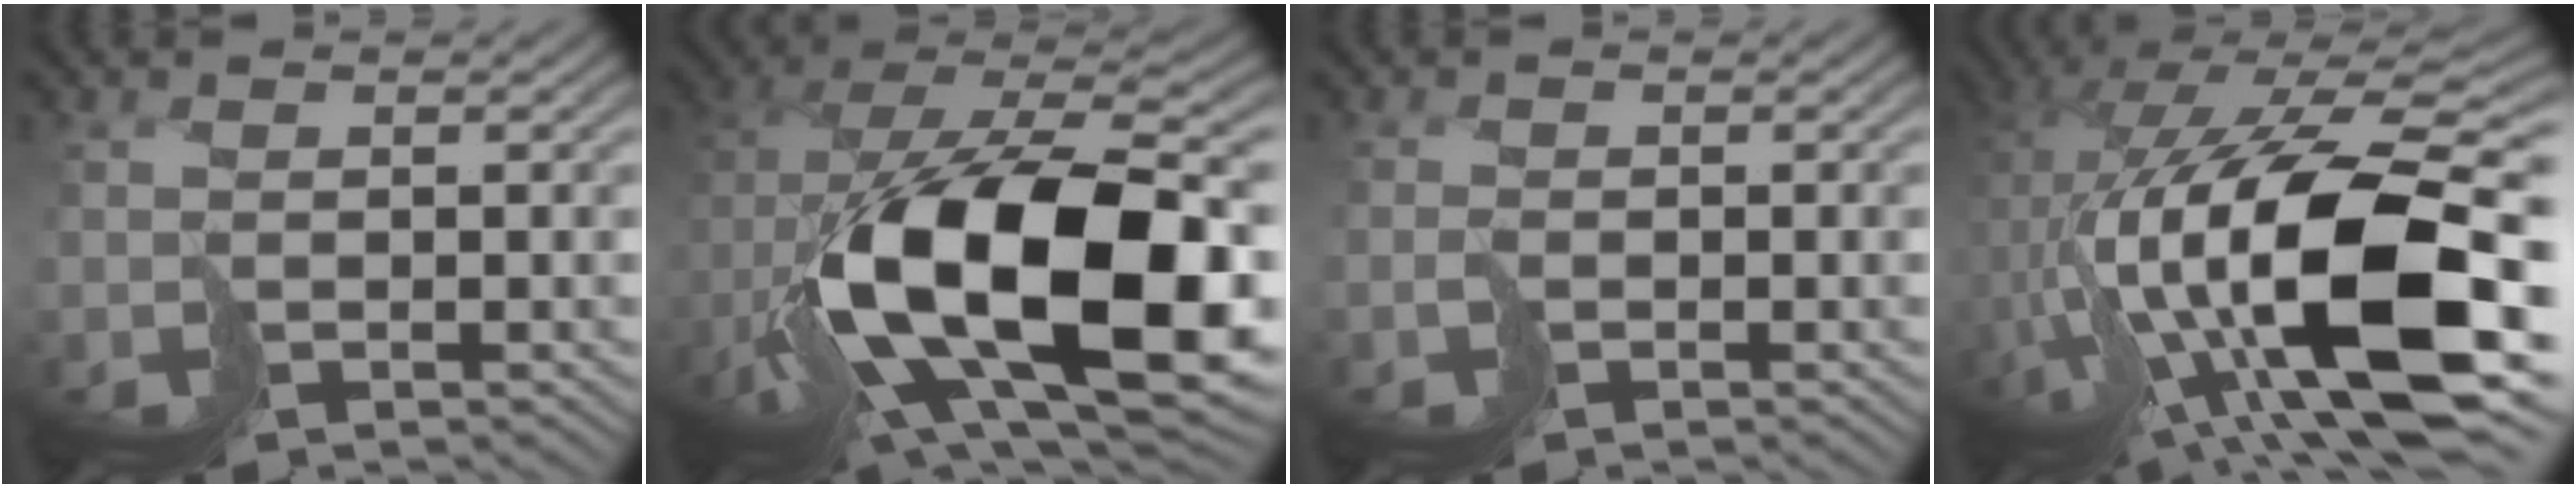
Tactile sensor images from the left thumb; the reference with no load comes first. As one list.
[{"total": 19.8, "force": [-1.7, 11.8, 15.8], "torque": [-0.327, -0.042, 0.006]}, {"total": 0.6, "force": [-0.4, 0.3, 0.3], "torque": [-0.006, -0.001, -0.008]}, {"total": 19.9, "force": [0.0, 8.8, 17.8], "torque": [-0.329, -0.006, 0.003]}]